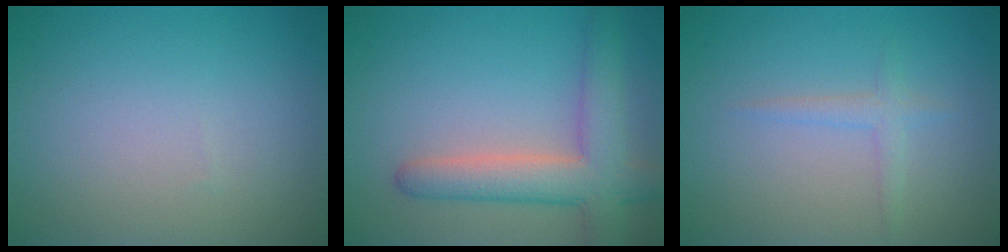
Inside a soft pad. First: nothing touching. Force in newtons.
{"total": 5.8, "press": 5.8, "slide": 0.5}
{"total": 1.4, "press": 1.4, "slide": 0.1}